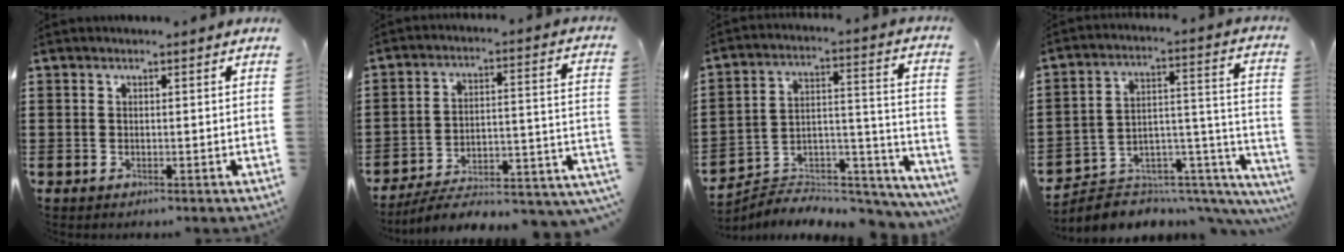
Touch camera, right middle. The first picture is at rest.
{"total": 4.6, "force": [-4.1, 0.8, 2.0], "torque": [-0.032, -0.016, -0.082]}
{"total": 4.4, "force": [-4.2, 1.0, 0.0], "torque": [0.001, -0.005, -0.088]}
{"total": 4.2, "force": [-3.6, 2.1, 0.9], "torque": [-0.020, -0.014, -0.065]}